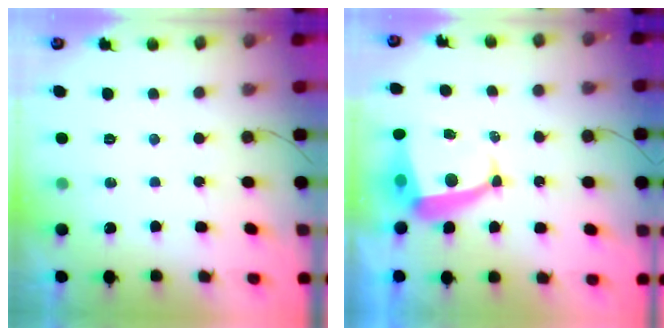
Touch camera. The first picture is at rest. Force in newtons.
{"total": 7.0, "press": 7.0, "slide": 0.5}